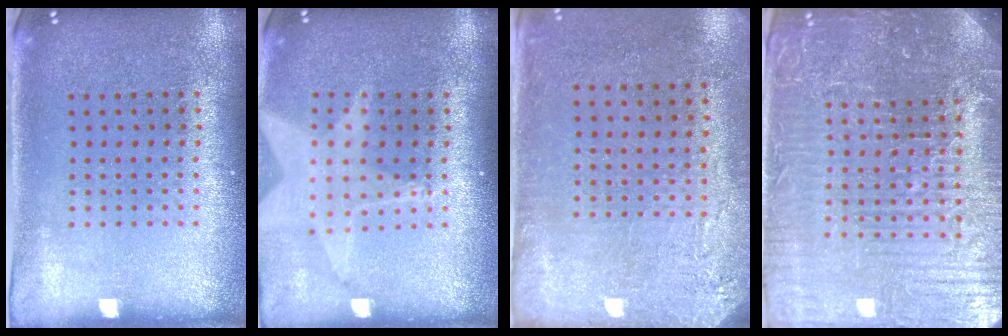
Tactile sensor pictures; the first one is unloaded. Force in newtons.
{"total": 1.4, "press": 1.4, "slide": 0.3}
{"total": 2.8, "press": 2.4, "slide": 1.6}
{"total": 5.8, "press": 5.3, "slide": 2.3}